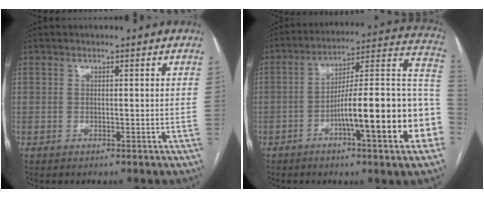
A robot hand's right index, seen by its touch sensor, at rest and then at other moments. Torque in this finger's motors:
{"motor_torque": [2.14, 0.00, 1.05, 0.21]}